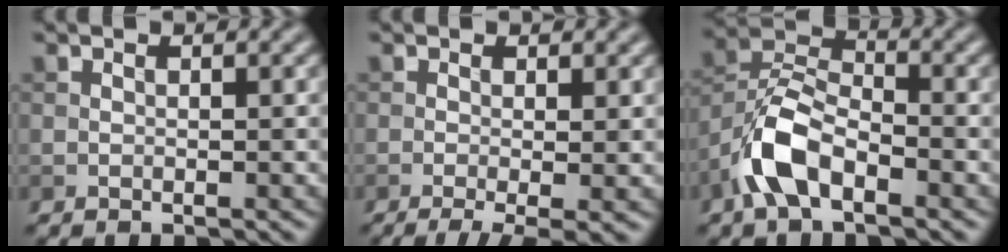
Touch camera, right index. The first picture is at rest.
{"total": 4.4, "force": [-1.5, 1.2, 4.0], "torque": [-0.063, -0.011, -0.024]}
{"total": 6.1, "force": [-3.3, 2.9, 4.2], "torque": [-0.081, 0.010, -0.073]}